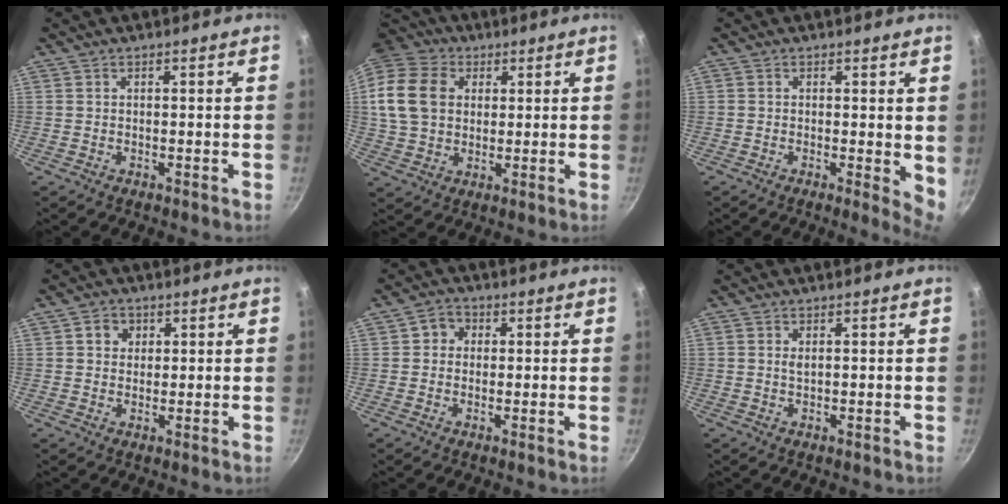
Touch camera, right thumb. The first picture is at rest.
{"total": 22.4, "force": [6.5, 17.5, 12.4], "torque": [-0.278, 0.036, 0.117]}
{"total": 4.4, "force": [0.3, 1.6, 4.1], "torque": [-0.049, -0.011, 0.001]}
{"total": 3.1, "force": [1.0, 2.9, 0.9], "torque": [0.004, 0.001, 0.013]}
{"total": 3.3, "force": [0.4, 3.1, 1.1], "torque": [0.005, 0.004, -0.001]}
{"total": 1.0, "force": [0.2, 0.2, 1.0], "torque": [-0.018, -0.001, 0.002]}